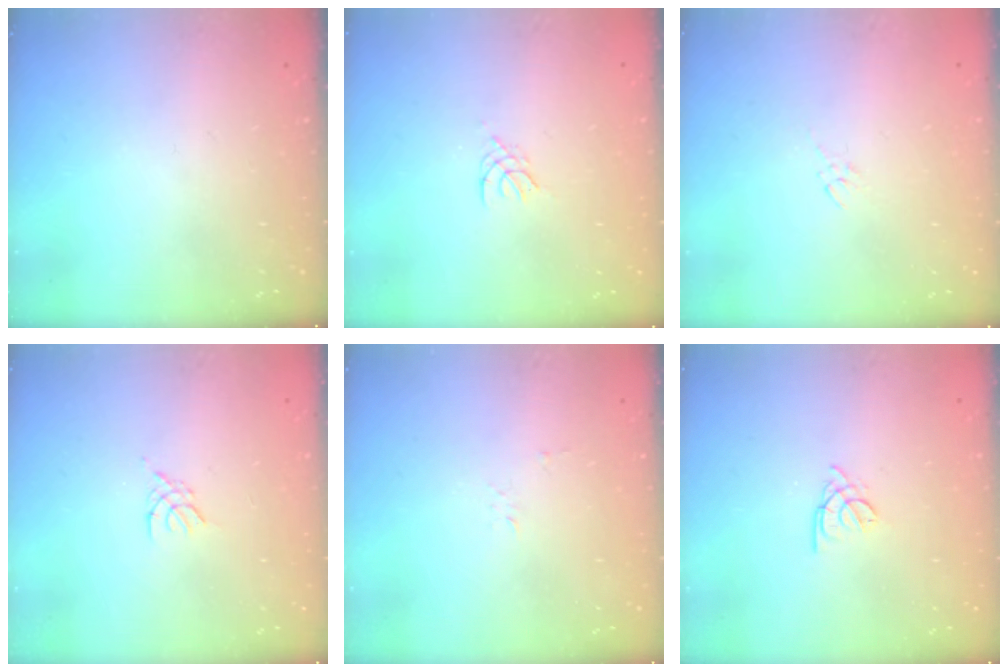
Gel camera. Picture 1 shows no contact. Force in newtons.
{"total": 2.0, "press": 1.9, "slide": 0.4}
{"total": 2.7, "press": 2.5, "slide": 0.9}
{"total": 2.6, "press": 2.5, "slide": 0.6}
{"total": 2.7, "press": 2.7, "slide": 0.3}
{"total": 1.8, "press": 1.7, "slide": 0.5}